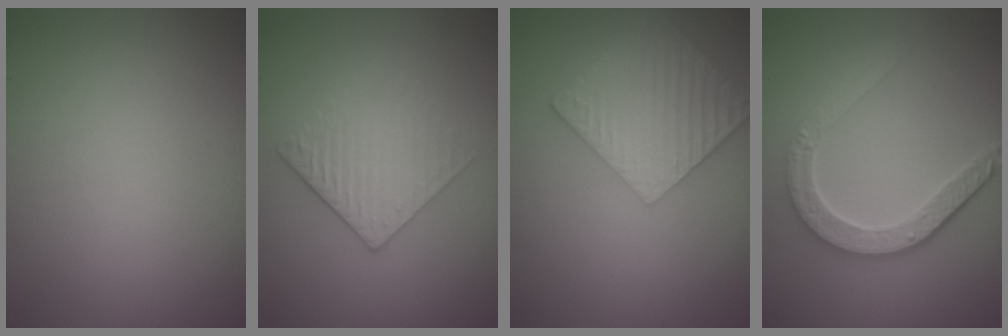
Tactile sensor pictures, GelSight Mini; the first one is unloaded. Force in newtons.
{"total": 3.0, "press": 2.7, "slide": 1.3}
{"total": 6.1, "press": 4.8, "slide": 3.8}
{"total": 4.9, "press": 3.7, "slide": 3.1}